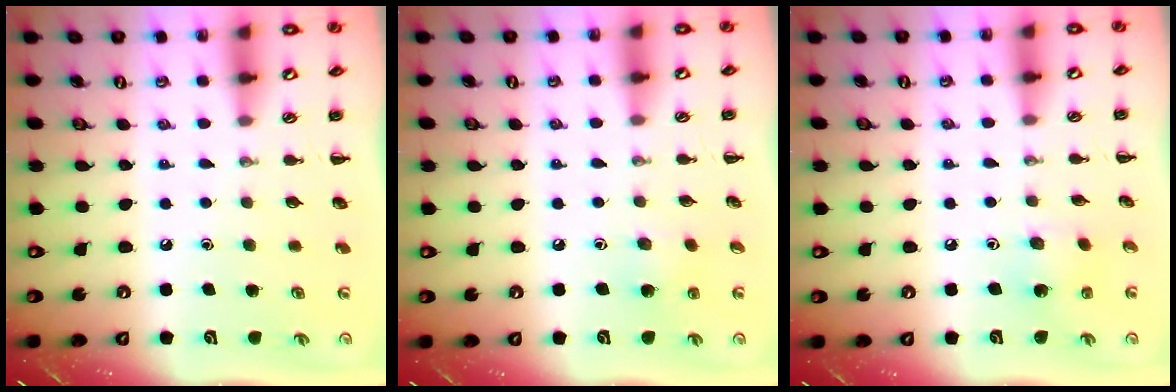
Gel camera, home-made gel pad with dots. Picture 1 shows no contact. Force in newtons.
{"total": 6.3, "press": 6.1, "slide": 1.7}
{"total": 3.9, "press": 3.8, "slide": 1.1}